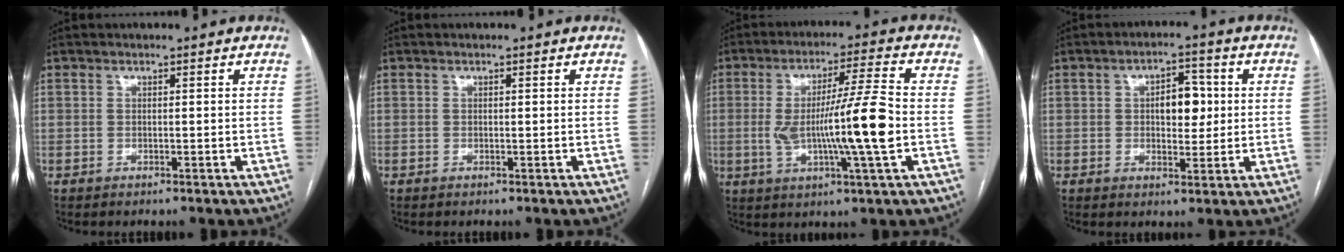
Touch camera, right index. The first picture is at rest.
{"total": 0.0}
{"total": 12.5, "force": [-1.2, -0.2, 12.5], "torque": [-0.229, 0.001, -0.023]}
{"total": 6.2, "force": [0.7, 3.2, 5.2], "torque": [-0.074, 0.014, 0.013]}